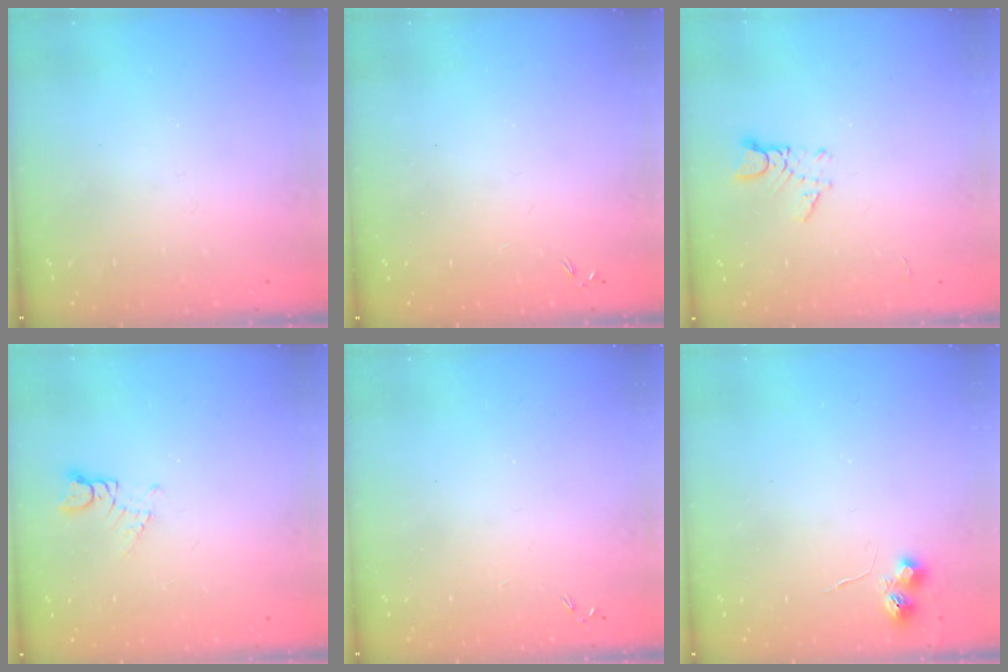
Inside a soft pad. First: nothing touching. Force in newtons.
{"total": 0.0}
{"total": 2.5, "press": 2.4, "slide": 0.4}
{"total": 1.6, "press": 1.6, "slide": 0.2}
{"total": 0.0}
{"total": 6.1, "press": 6.1, "slide": 0.7}